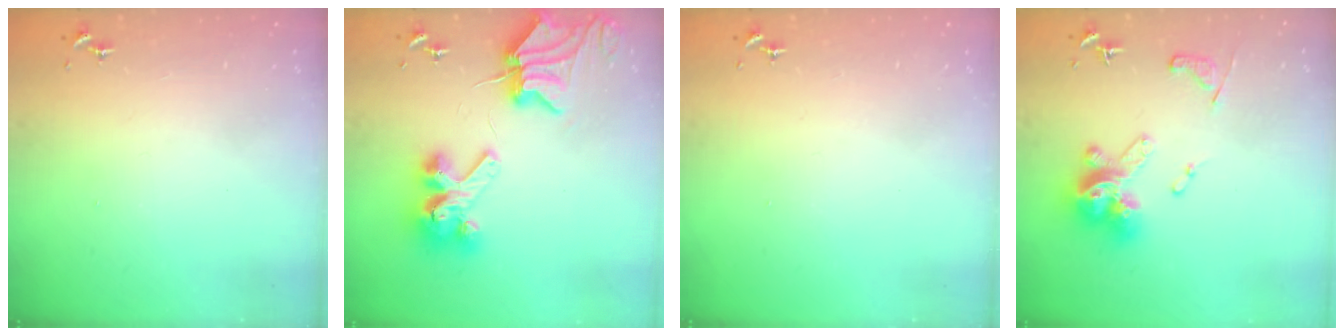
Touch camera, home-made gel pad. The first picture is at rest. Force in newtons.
{"total": 11.9, "press": 11.8, "slide": 1.5}
{"total": 0.0}
{"total": 17.4, "press": 17.4, "slide": 1.6}